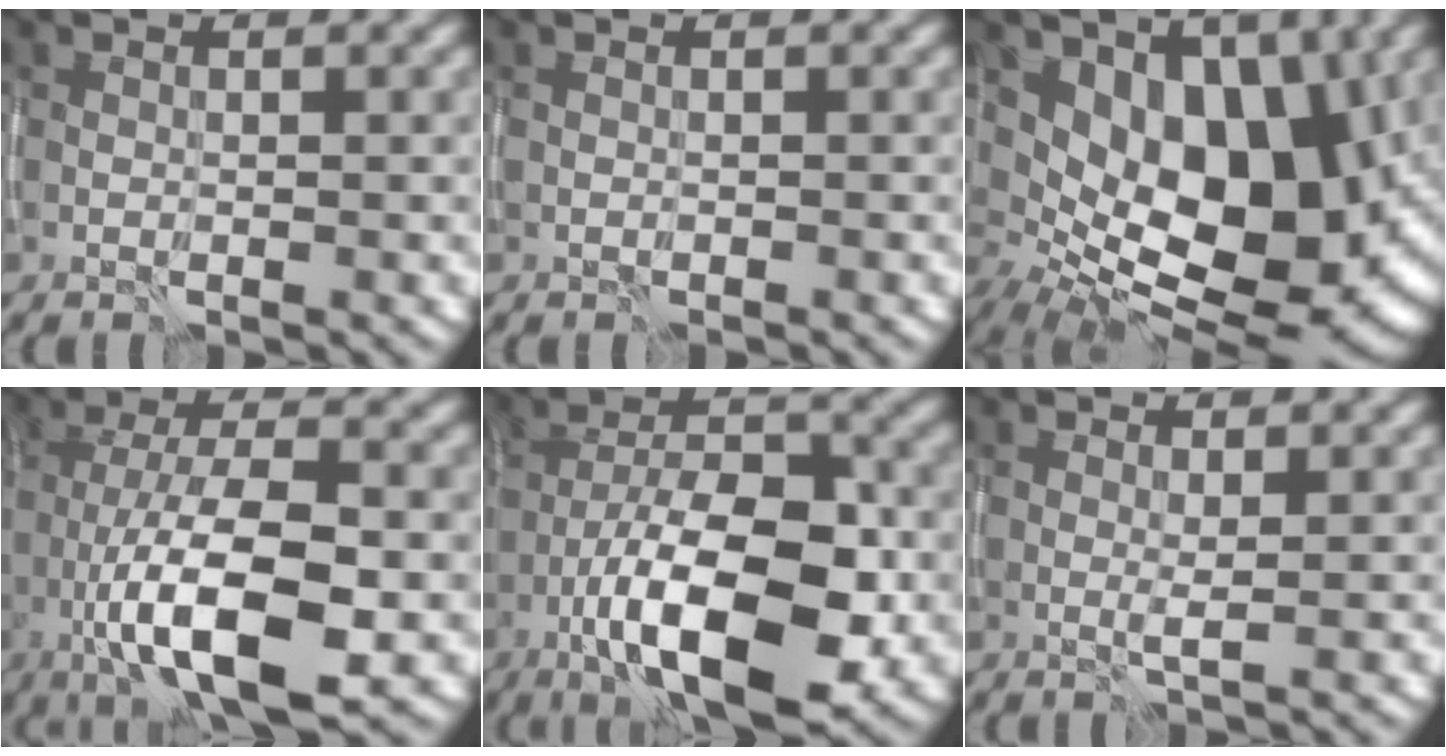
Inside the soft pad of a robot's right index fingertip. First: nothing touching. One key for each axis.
{"total": 0.0}
{"total": 13.0, "fx": 2.3, "fy": 7.8, "fz": 10.1, "tx": -0.136, "ty": -0.025, "tz": 0.045}
{"total": 10.6, "fx": -3.5, "fy": 3.2, "fz": 9.5, "tx": -0.159, "ty": 0.002, "tz": -0.063}
{"total": 12.4, "fx": -5.2, "fy": 4.6, "fz": 10.2, "tx": -0.171, "ty": 0.004, "tz": -0.091}
{"total": 0.8, "fx": 0.2, "fy": -0.1, "fz": 0.8, "tx": -0.017, "ty": -0.003, "tz": 0.002}